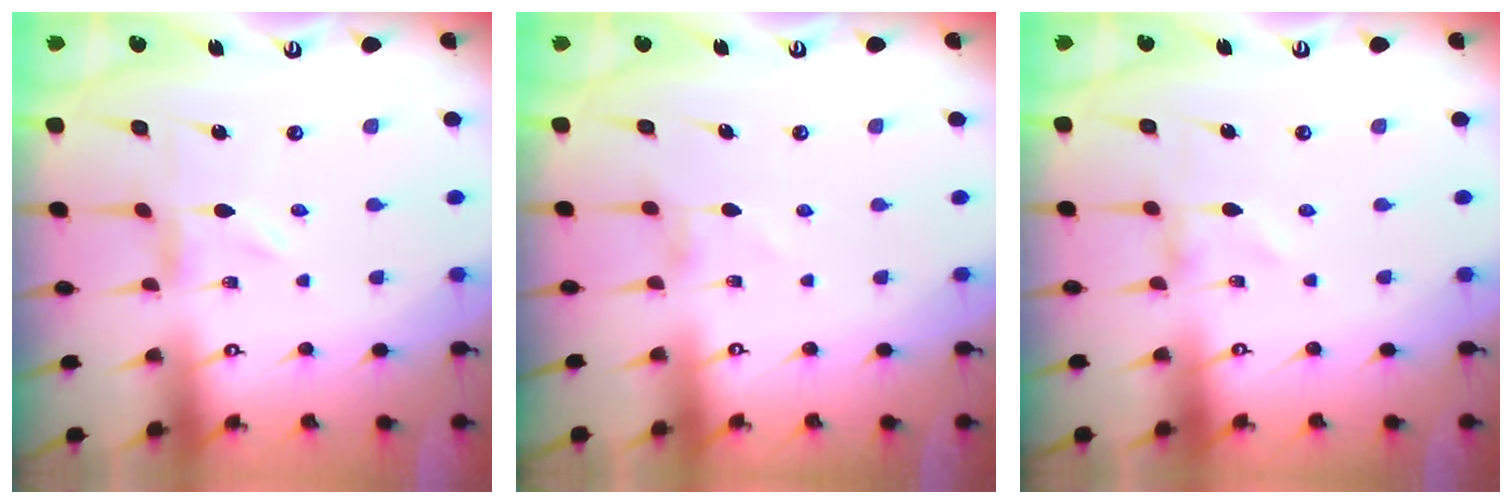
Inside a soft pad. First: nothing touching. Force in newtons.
{"total": 2.9, "press": 2.9, "slide": 0.4}
{"total": 0.0}